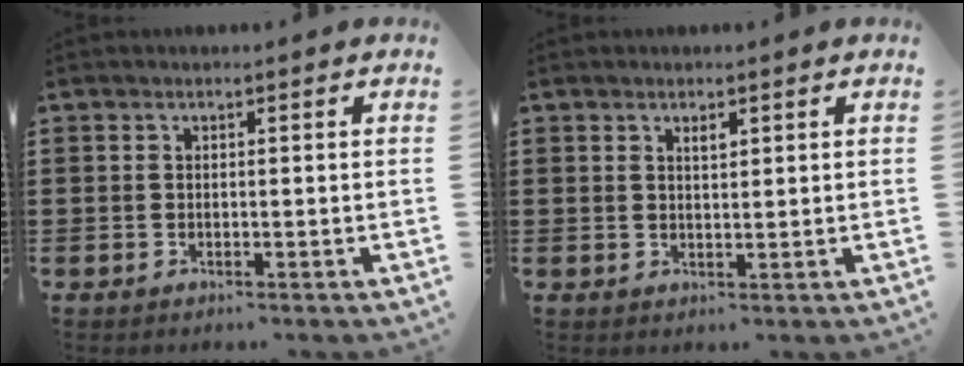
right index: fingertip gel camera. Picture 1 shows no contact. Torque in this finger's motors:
{"motor_torque": [0.61, 0.61, 0.05, 0.00]}